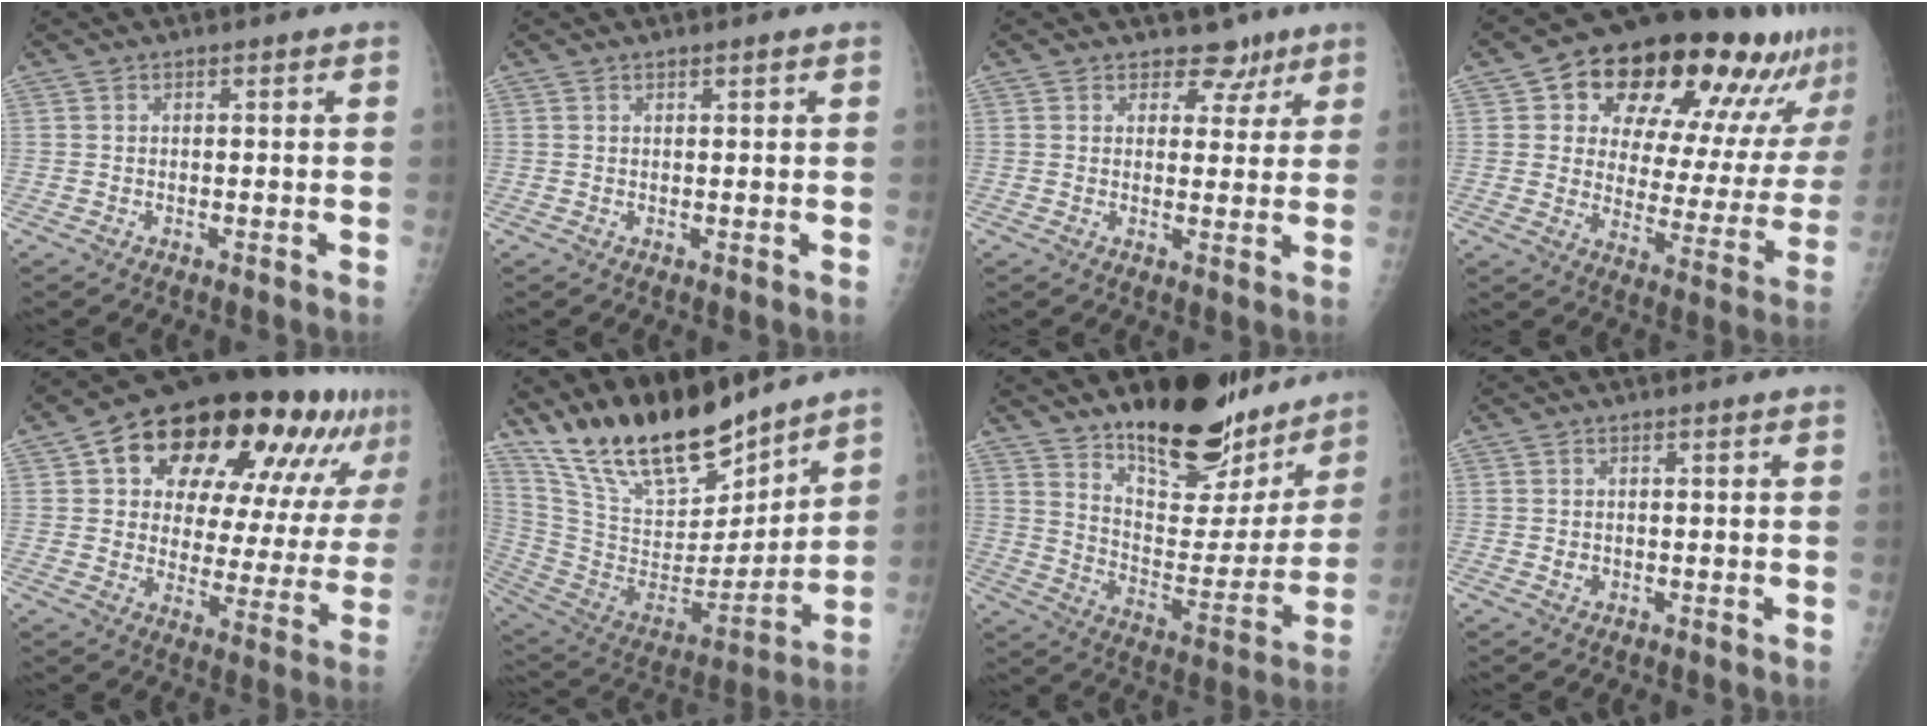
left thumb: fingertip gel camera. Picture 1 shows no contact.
{"total": 0.6, "force": [0.5, 0.1, 0.3], "torque": [-0.006, -0.003, 0.010]}
{"total": 5.0, "force": [3.6, 3.3, 0.9], "torque": [0.020, -0.019, 0.047]}
{"total": 26.2, "force": [16.2, 11.7, 16.9], "torque": [-0.205, -0.041, 0.227]}
{"total": 29.1, "force": [16.0, 13.1, 20.5], "torque": [-0.268, -0.011, 0.230]}
{"total": 23.2, "force": [19.0, 7.6, 10.9], "torque": [-0.165, -0.095, 0.346]}
{"total": 24.4, "force": [19.0, 9.6, 12.0], "torque": [-0.135, -0.118, 0.286]}
{"total": 1.1, "force": [0.1, 0.9, 0.5], "torque": [-0.006, 0.000, 0.005]}